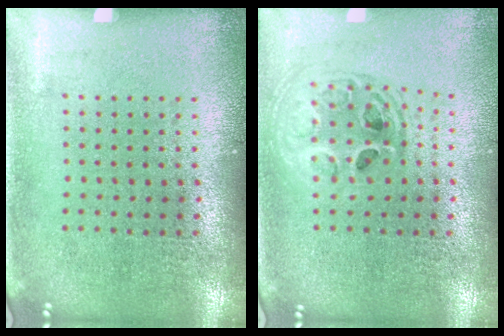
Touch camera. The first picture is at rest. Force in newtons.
{"total": 1.7, "press": 1.4, "slide": 0.9}